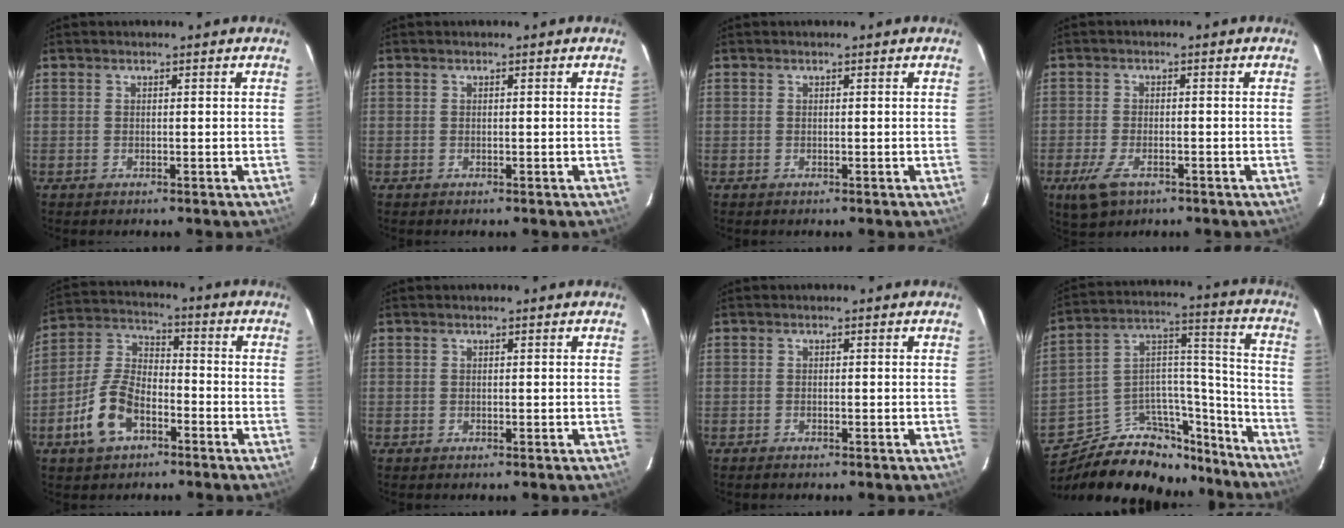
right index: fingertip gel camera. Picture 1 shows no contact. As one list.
[{"total": 0.0}, {"total": 0.0}, {"total": 6.0, "force": [-3.3, 3.0, 4.1], "torque": [-0.104, -0.014, -0.058]}, {"total": 11.1, "force": [-5.7, 6.1, 7.3], "torque": [-0.160, 0.018, -0.106]}, {"total": 0.0}, {"total": 0.7, "force": [-0.6, 0.2, 0.2], "torque": [-0.006, 0.000, -0.013]}, {"total": 23.9, "force": [-18.6, 11.8, 9.2], "torque": [-0.170, 0.084, -0.263]}]